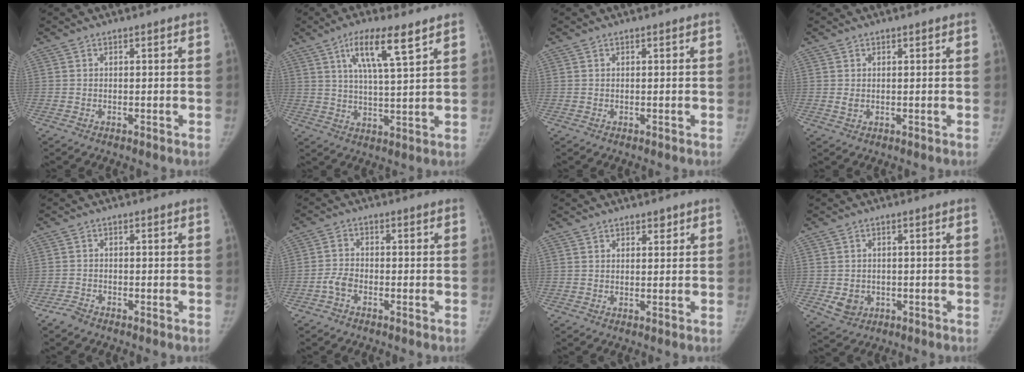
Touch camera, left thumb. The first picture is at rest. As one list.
[{"total": 10.0, "force": [5.5, 1.7, 8.2], "torque": [-0.145, -0.022, 0.101]}, {"total": 0.0}, {"total": 1.0, "force": [0.2, 0.8, 0.5], "torque": [-0.005, -0.002, 0.006]}, {"total": 2.1, "force": [-1.8, 0.8, 0.6], "torque": [-0.020, 0.004, -0.036]}, {"total": 3.2, "force": [-1.8, 1.8, 1.9], "torque": [-0.040, 0.013, -0.037]}, {"total": 1.6, "force": [1.1, 1.0, 0.3], "torque": [0.013, -0.006, 0.014]}, {"total": 4.3, "force": [-1.1, 3.7, 1.9], "torque": [-0.019, 0.002, -0.006]}]